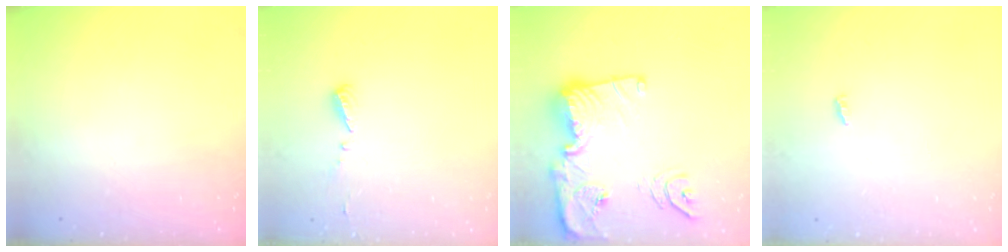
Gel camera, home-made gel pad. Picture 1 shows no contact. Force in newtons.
{"total": 4.7, "press": 4.7, "slide": 0.4}
{"total": 21.3, "press": 21.2, "slide": 1.9}
{"total": 2.7, "press": 2.7, "slide": 0.2}